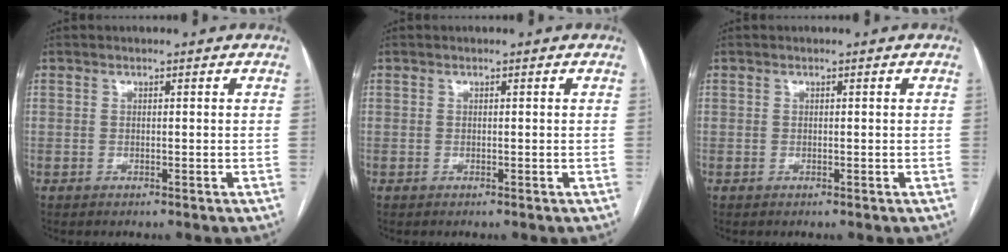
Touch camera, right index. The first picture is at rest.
{"total": 0.0}
{"total": 0.0}